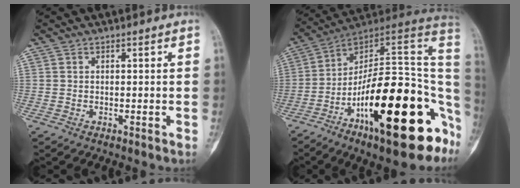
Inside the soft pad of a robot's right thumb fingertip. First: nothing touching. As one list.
[{"total": 28.9, "force": [-9.8, 10.2, 25.2], "torque": [-0.312, 0.063, -0.149]}]